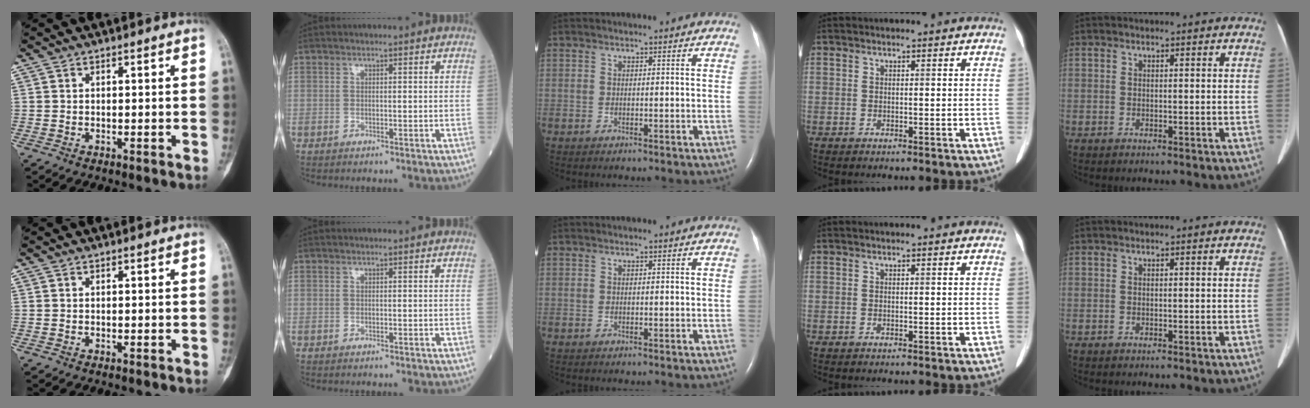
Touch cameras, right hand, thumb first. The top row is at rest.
{}